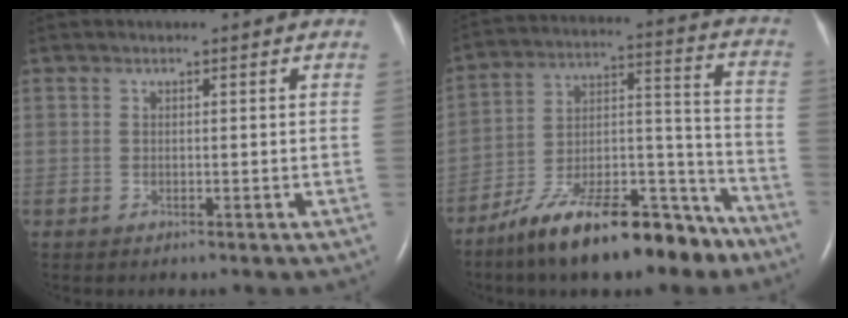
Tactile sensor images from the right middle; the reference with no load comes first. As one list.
[{"total": 19.6, "force": [-14.8, 5.9, 11.3], "torque": [-0.171, 0.035, -0.244]}]